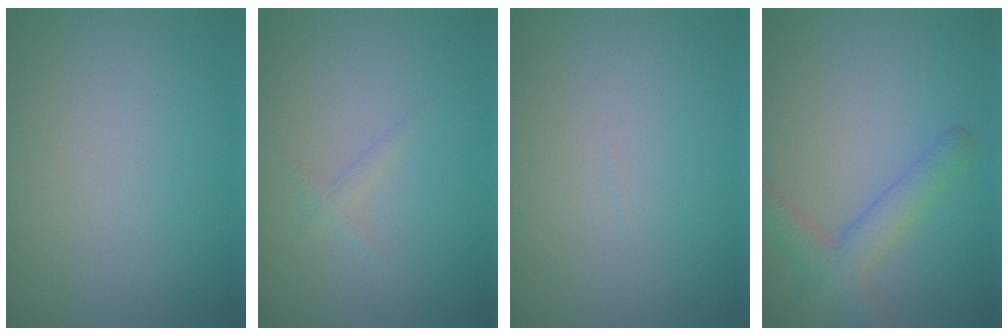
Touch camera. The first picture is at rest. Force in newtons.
{"total": 0.8, "press": 0.8, "slide": 0.0}
{"total": 0.0}
{"total": 3.6, "press": 3.6, "slide": 0.2}